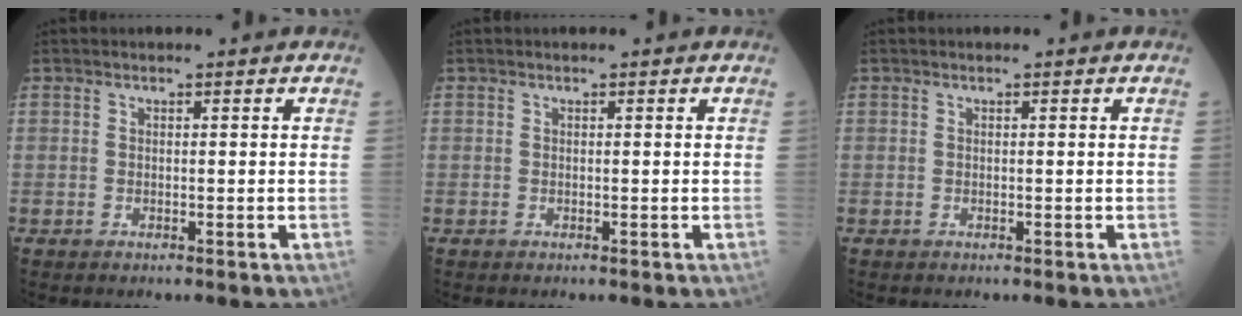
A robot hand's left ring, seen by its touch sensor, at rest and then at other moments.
{"total": 0.0}
{"total": 0.0}